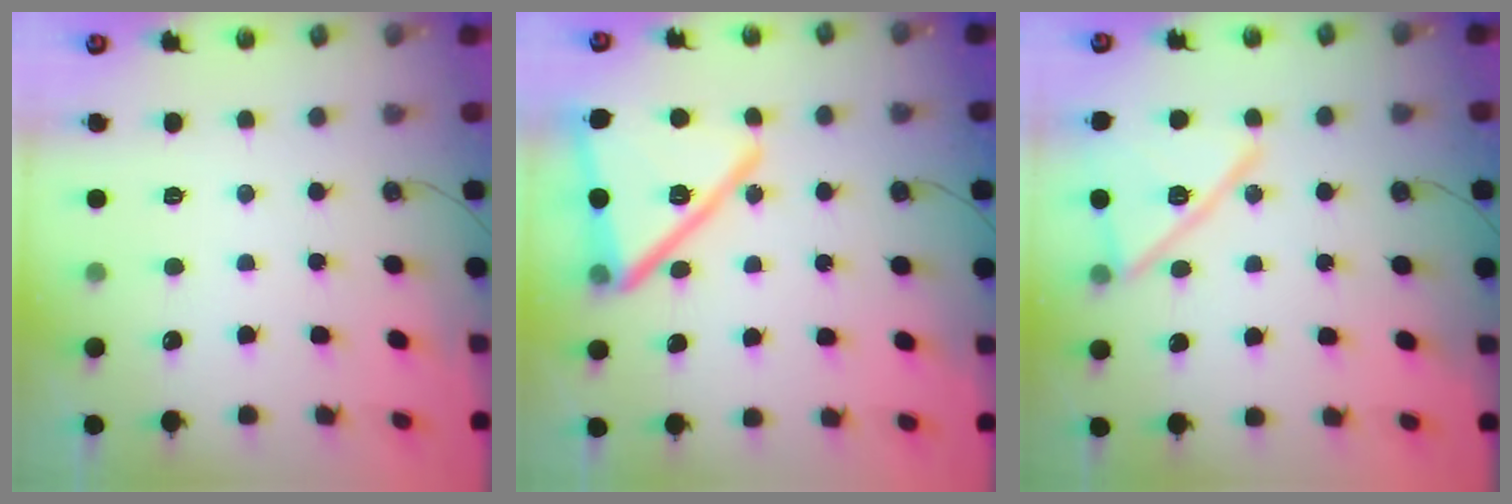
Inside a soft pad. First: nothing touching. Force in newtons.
{"total": 20.9, "press": 20.4, "slide": 4.5}
{"total": 16.6, "press": 16.5, "slide": 1.6}